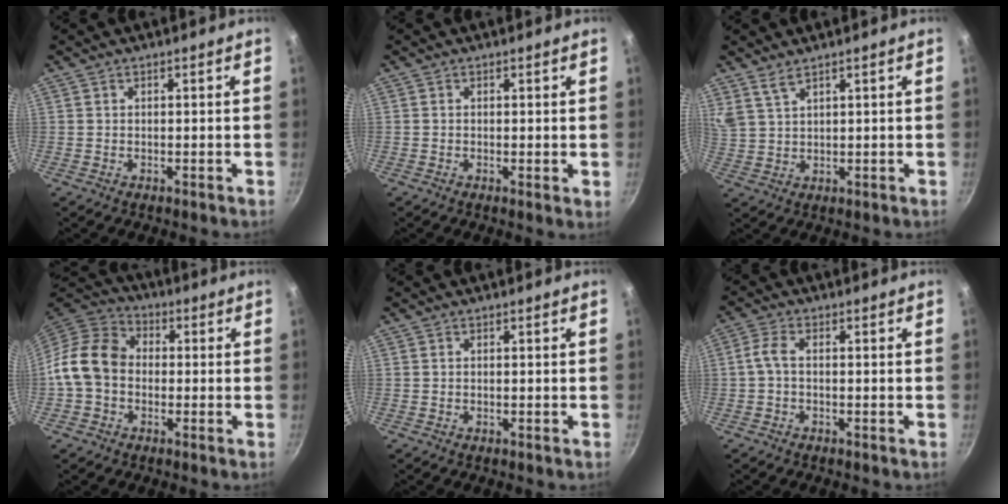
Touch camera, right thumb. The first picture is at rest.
{"total": 1.0, "force": [0.1, 0.3, 0.9], "torque": [-0.014, -0.004, -0.003]}
{"total": 3.9, "force": [3.0, 1.3, 2.1], "torque": [-0.042, -0.011, 0.070]}
{"total": 11.8, "force": [-1.3, 9.3, 7.2], "torque": [-0.104, 0.029, -0.048]}
{"total": 0.0}
{"total": 3.0, "force": [-0.7, 1.3, 2.6], "torque": [-0.068, 0.011, -0.021]}